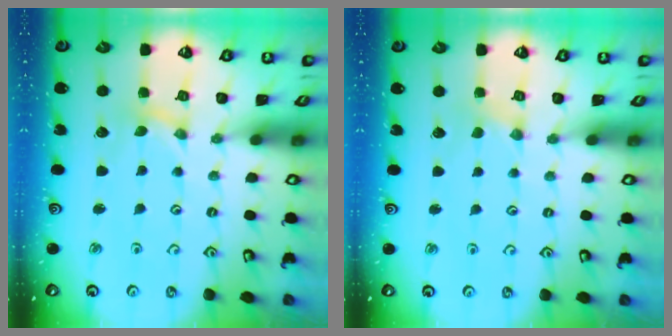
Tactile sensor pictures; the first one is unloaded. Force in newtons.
{"total": 0.0}